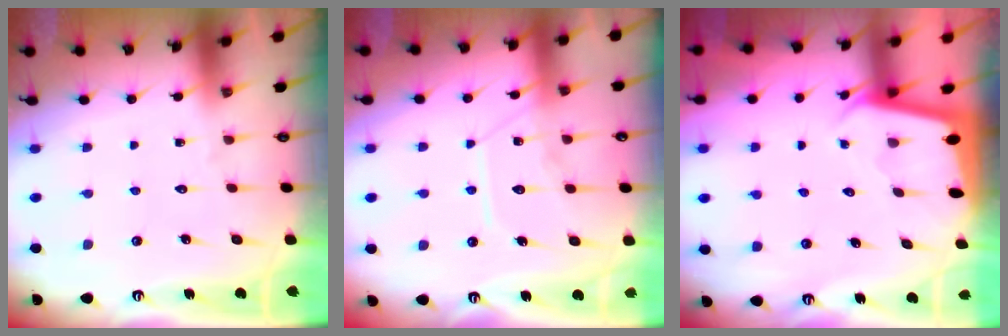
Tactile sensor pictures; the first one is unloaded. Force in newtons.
{"total": 11.0, "press": 11.0, "slide": 1.0}
{"total": 1.8, "press": 1.8, "slide": 0.1}